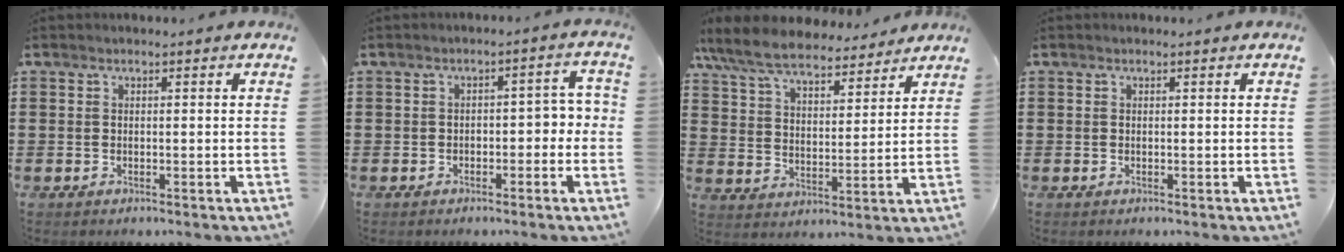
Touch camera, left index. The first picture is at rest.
{"total": 2.8, "force": [-1.2, 1.5, 2.0], "torque": [-0.040, 0.007, -0.029]}
{"total": 8.3, "force": [7.5, 1.6, 3.1], "torque": [-0.092, -0.036, 0.136]}
{"total": 0.0}